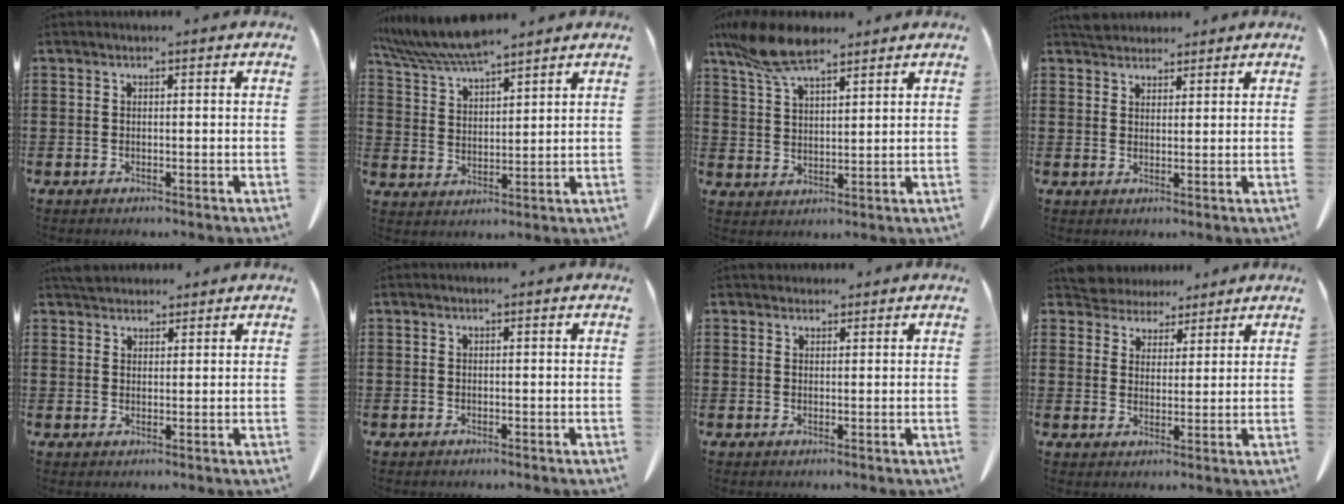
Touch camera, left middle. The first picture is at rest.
{"total": 7.6, "force": [6.8, 0.9, 3.4], "torque": [-0.087, -0.027, 0.124]}
{"total": 9.8, "force": [7.6, 2.7, 5.7], "torque": [-0.137, -0.016, 0.141]}
{"total": 2.9, "force": [2.8, 0.8, 0.2], "torque": [-0.003, -0.005, 0.054]}
{"total": 2.7, "force": [2.5, 0.8, 0.2], "torque": [-0.010, 0.002, 0.051]}
{"total": 0.0}
{"total": 1.9, "force": [1.7, 0.8, 0.1], "torque": [-0.006, 0.001, 0.036]}
{"total": 4.7, "force": [4.4, 1.7, -0.2], "torque": [-0.017, -0.015, 0.084]}